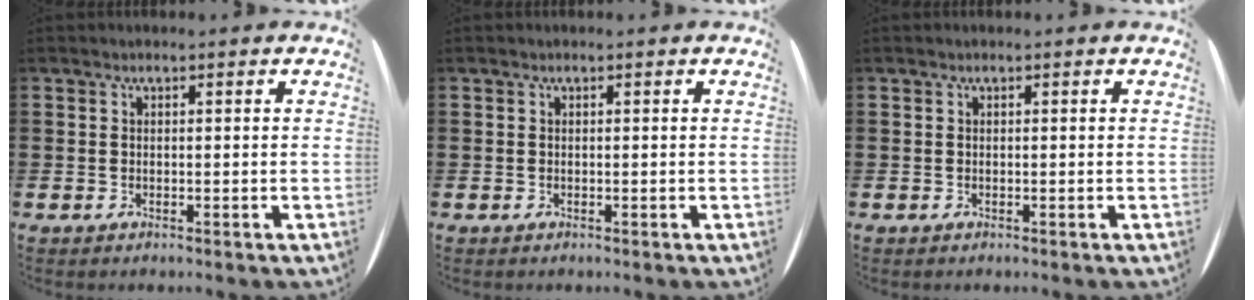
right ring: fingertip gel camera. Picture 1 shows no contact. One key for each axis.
{"total": 0.0}
{"total": 0.0}